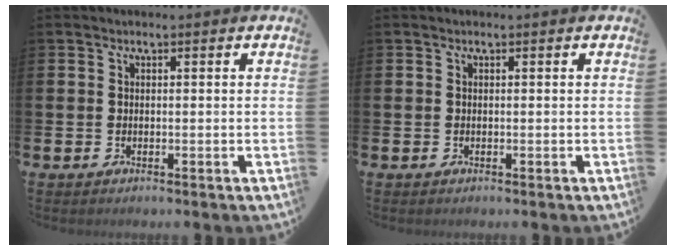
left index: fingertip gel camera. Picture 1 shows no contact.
{"total": 0.0}